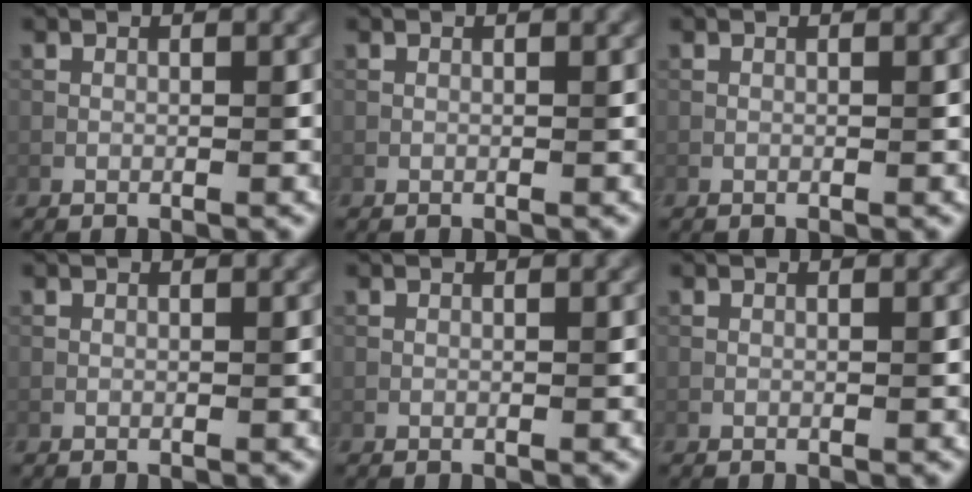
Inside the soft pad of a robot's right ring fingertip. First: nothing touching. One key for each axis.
{"total": 0.0}
{"total": 0.0}
{"total": 0.0}
{"total": 0.0}
{"total": 0.0}